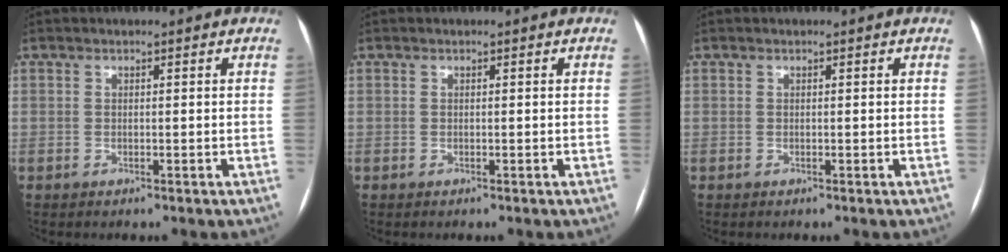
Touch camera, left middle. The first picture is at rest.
{"total": 0.0}
{"total": 0.0}